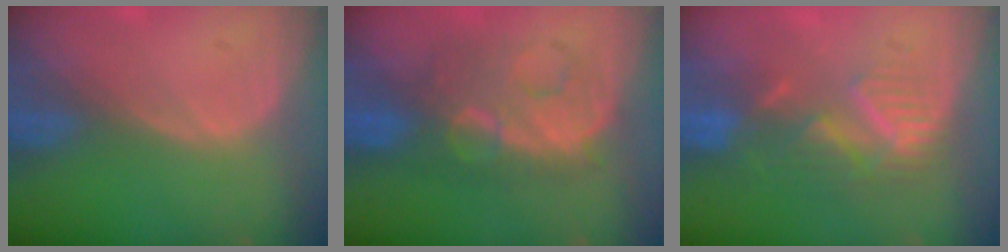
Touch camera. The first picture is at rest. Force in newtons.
{"total": 8.8, "press": 8.8, "slide": 0.4}
{"total": 8.9, "press": 7.8, "slide": 4.5}